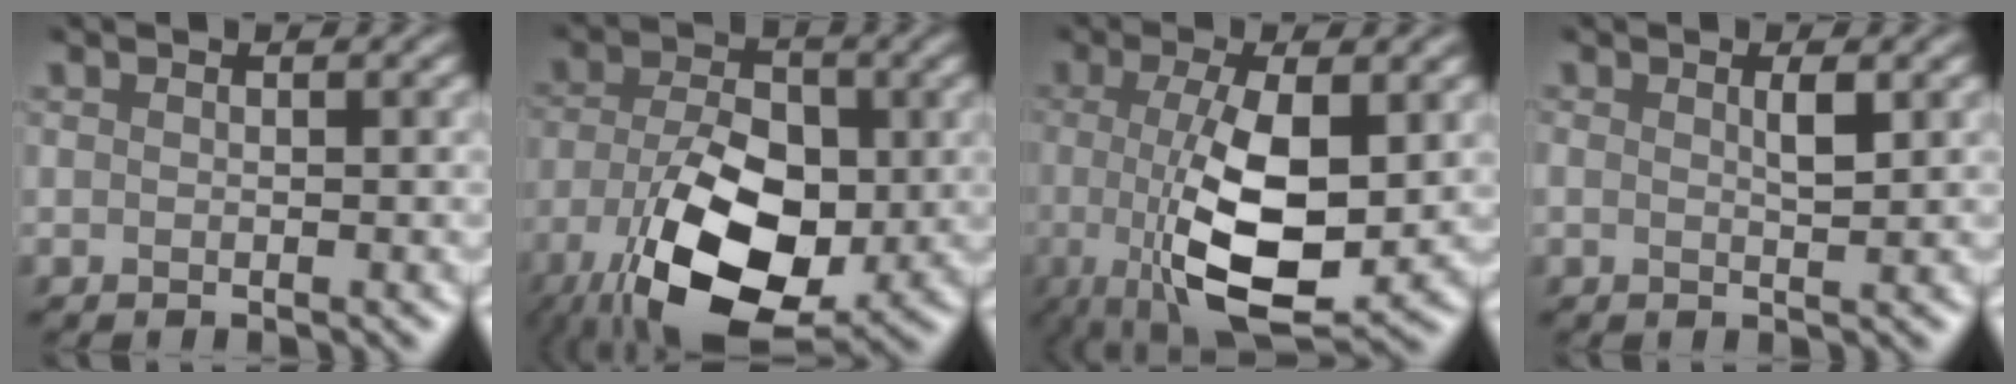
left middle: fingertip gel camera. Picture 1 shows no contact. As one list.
[{"total": 12.1, "force": [-4.8, 6.8, 8.8], "torque": [-0.169, -0.015, -0.081]}, {"total": 8.5, "force": [-0.9, 3.0, 7.9], "torque": [-0.156, -0.010, -0.007]}, {"total": 0.8, "force": [0.4, -0.3, 0.6], "torque": [-0.019, 0.009, 0.009]}]